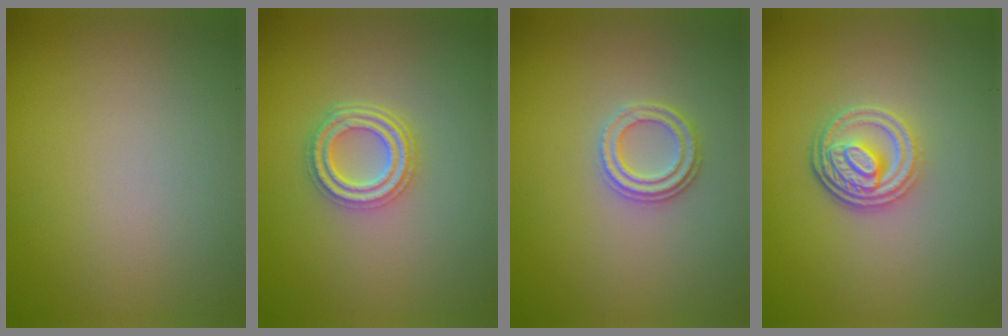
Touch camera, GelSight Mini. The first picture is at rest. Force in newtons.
{"total": 3.7, "press": 2.9, "slide": 2.3}
{"total": 2.2, "press": 2.1, "slide": 0.6}
{"total": 4.2, "press": 3.2, "slide": 2.7}